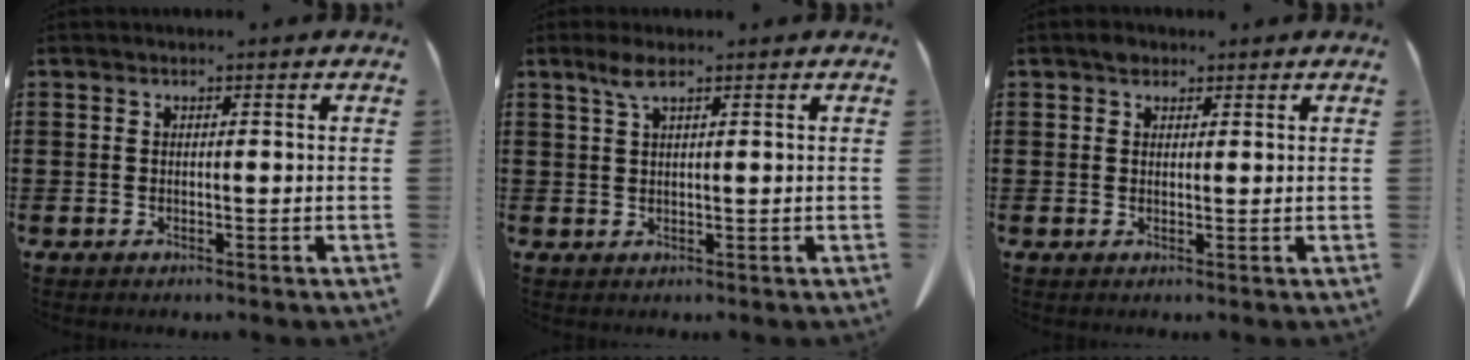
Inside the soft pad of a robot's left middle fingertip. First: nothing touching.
{"total": 2.9, "force": [1.6, 0.6, 2.3], "torque": [-0.051, 0.005, 0.028]}
{"total": 1.7, "force": [1.2, 1.1, 0.5], "torque": [-0.005, 0.000, 0.021]}